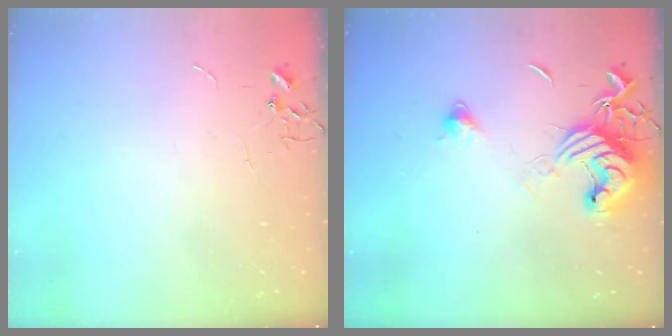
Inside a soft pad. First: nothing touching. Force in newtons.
{"total": 13.2, "press": 13.1, "slide": 1.7}